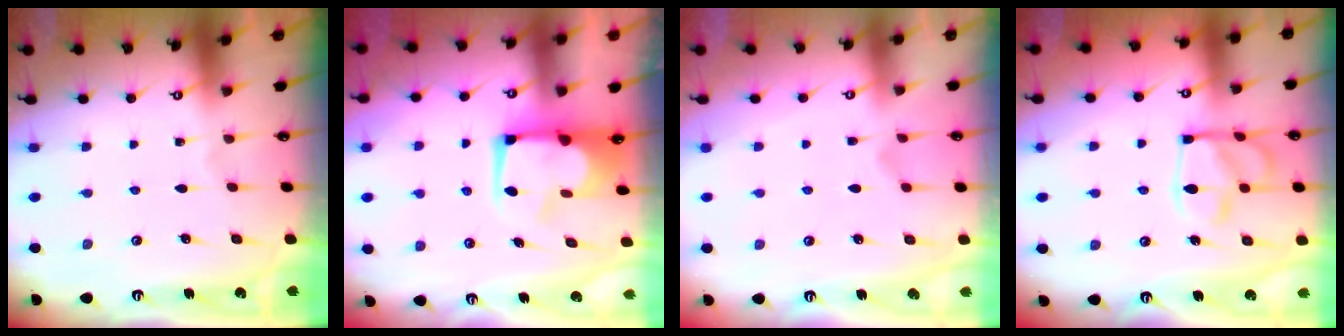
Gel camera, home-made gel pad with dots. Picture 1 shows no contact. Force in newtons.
{"total": 6.3, "press": 6.3, "slide": 0.8}
{"total": 1.2, "press": 0.7, "slide": 1.0}
{"total": 13.0, "press": 12.9, "slide": 1.3}